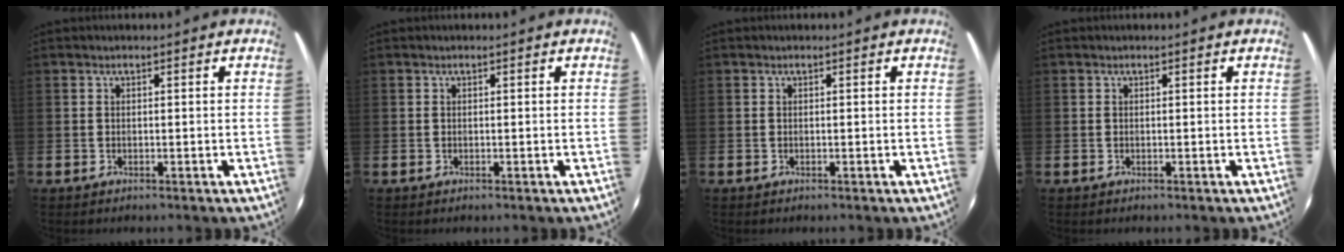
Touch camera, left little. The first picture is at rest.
{"total": 0.0}
{"total": 0.0}
{"total": 0.0}